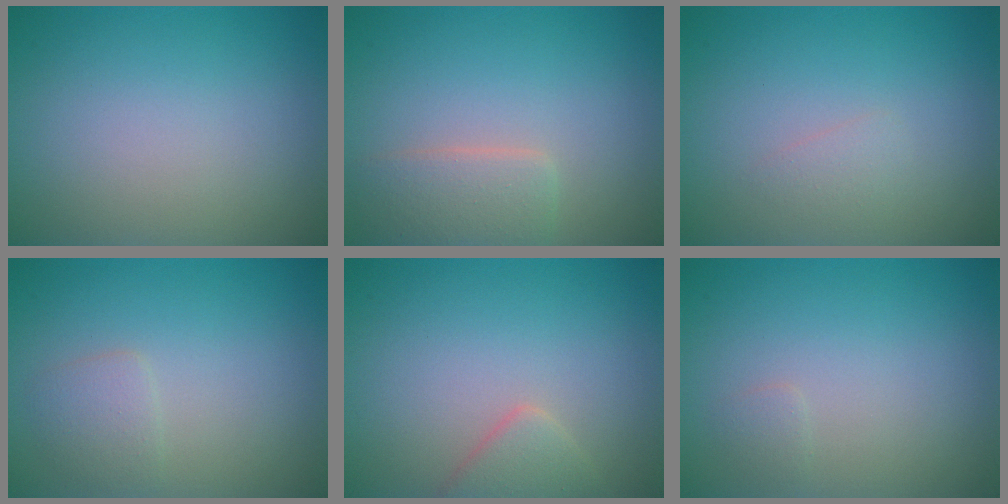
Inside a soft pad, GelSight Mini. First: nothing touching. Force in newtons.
{"total": 2.8, "press": 2.8, "slide": 0.2}
{"total": 0.9, "press": 0.9, "slide": 0.1}
{"total": 1.5, "press": 1.5, "slide": 0.1}
{"total": 2.0, "press": 2.0, "slide": 0.1}
{"total": 0.6, "press": 0.6, "slide": 0.0}